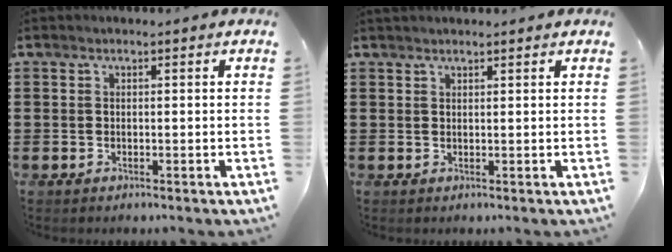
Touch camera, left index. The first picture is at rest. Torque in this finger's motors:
{"motor_torque": [0.37, 0.32, 0.28, 0.03]}